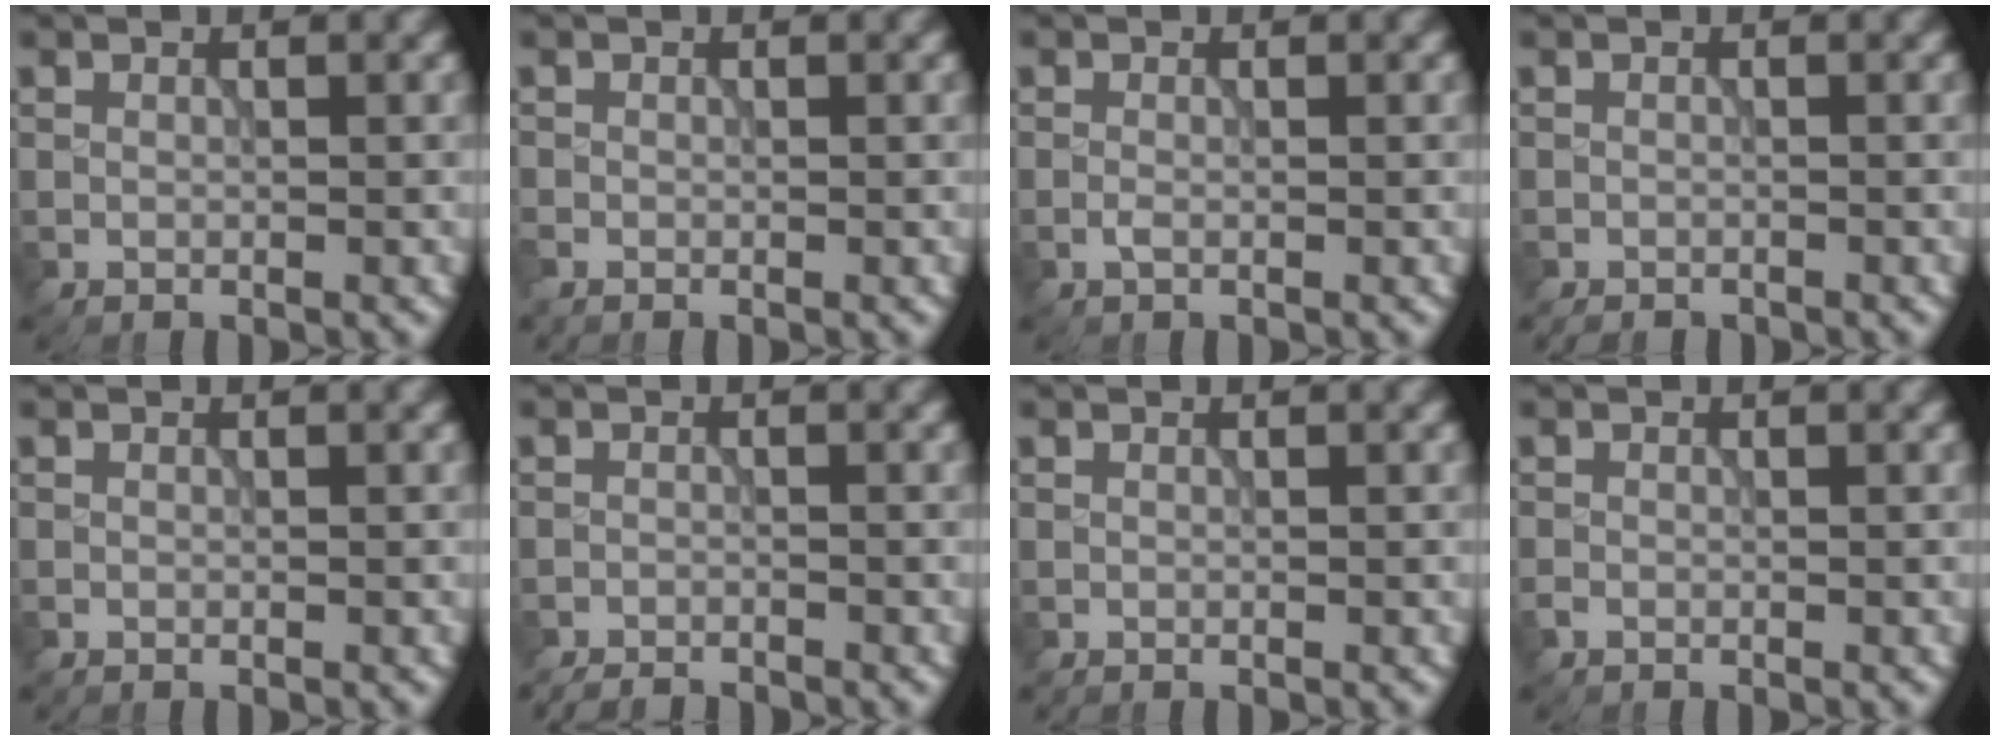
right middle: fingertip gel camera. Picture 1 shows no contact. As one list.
[{"total": 0.8, "force": [-0.7, 0.3, 0.2], "torque": [-0.006, -0.004, -0.016]}, {"total": 0.7, "force": [-0.3, 0.2, 0.5], "torque": [-0.015, -0.002, -0.008]}, {"total": 1.3, "force": [-1.2, 0.4, 0.2], "torque": [0.000, -0.005, -0.021]}, {"total": 0.0}, {"total": 2.2, "force": [-2.2, 0.3, 0.5], "torque": [-0.006, -0.006, -0.040]}, {"total": 0.0}, {"total": 0.5, "force": [-0.4, 0.3, 0.2], "torque": [-0.004, -0.003, -0.009]}]